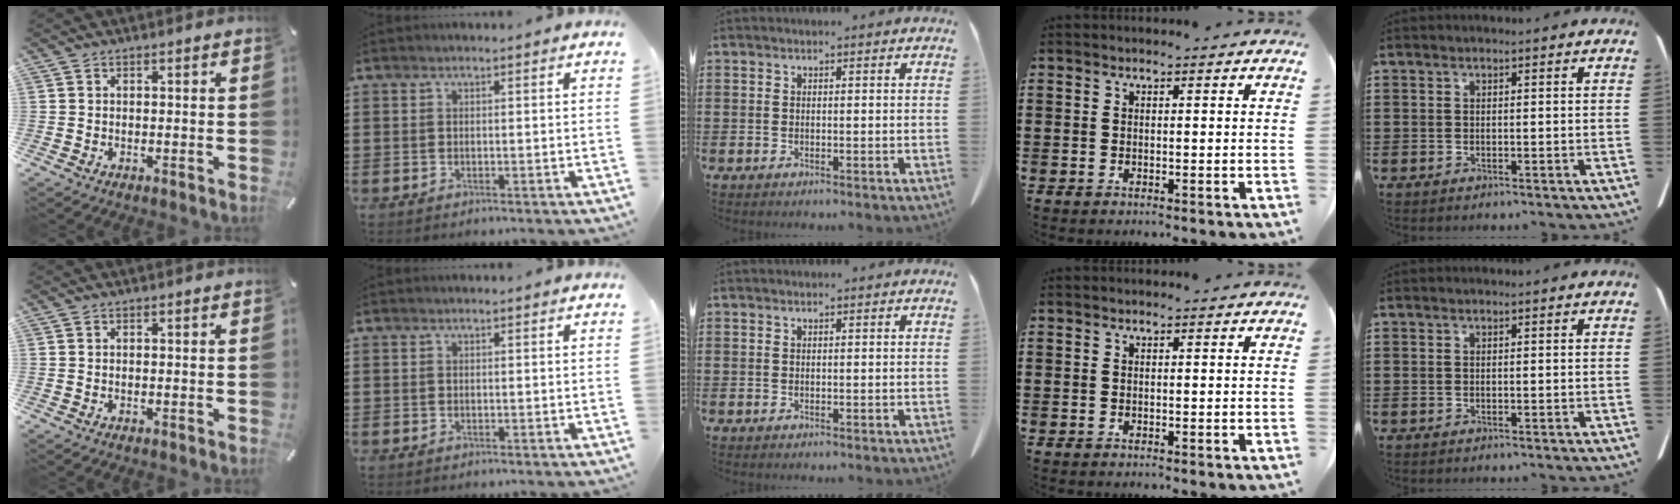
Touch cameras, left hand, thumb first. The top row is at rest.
{}